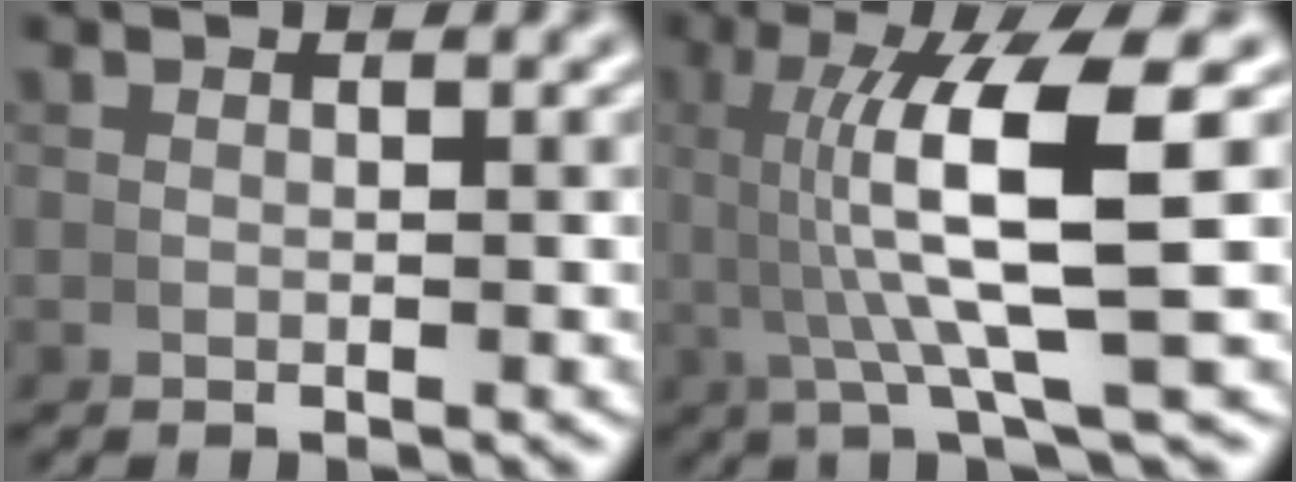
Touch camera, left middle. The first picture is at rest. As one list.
[{"total": 8.7, "force": [1.7, 1.2, 8.5], "torque": [-0.159, 0.006, 0.027]}]